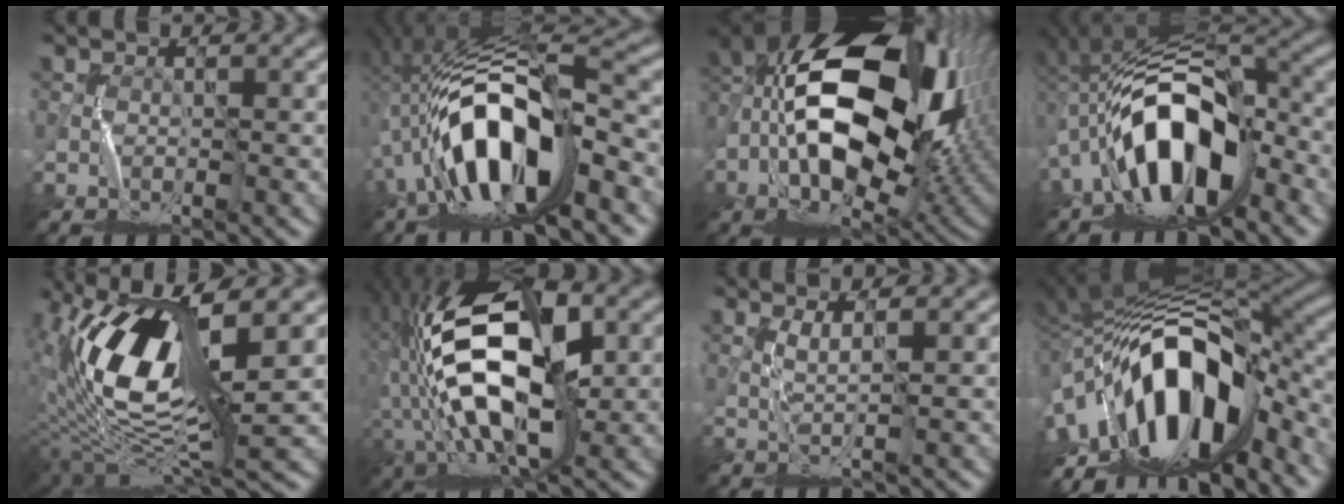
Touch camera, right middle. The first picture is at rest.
{"total": 13.4, "force": [-4.4, 4.4, 11.9], "torque": [-0.220, 0.021, -0.084]}
{"total": 17.4, "force": [-0.3, 9.7, 14.4], "torque": [-0.258, 0.012, -0.019]}
{"total": 11.6, "force": [-4.5, 4.9, 9.5], "torque": [-0.167, 0.023, -0.085]}
{"total": 13.9, "force": [2.6, 5.0, 12.6], "torque": [-0.253, 0.007, 0.048]}
{"total": 15.7, "force": [-0.4, 8.1, 13.4], "torque": [-0.262, 0.012, -0.021]}
{"total": 1.7, "force": [0.9, -0.6, 1.3], "torque": [-0.030, -0.002, 0.022]}
{"total": 14.6, "force": [-4.8, 6.9, 11.9], "torque": [-0.185, 0.011, -0.086]}